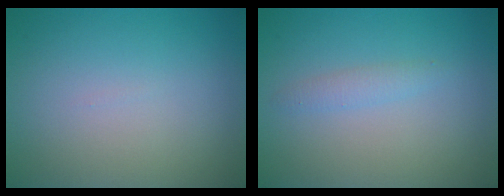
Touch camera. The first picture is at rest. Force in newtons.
{"total": 1.2, "press": 1.2, "slide": 0.0}